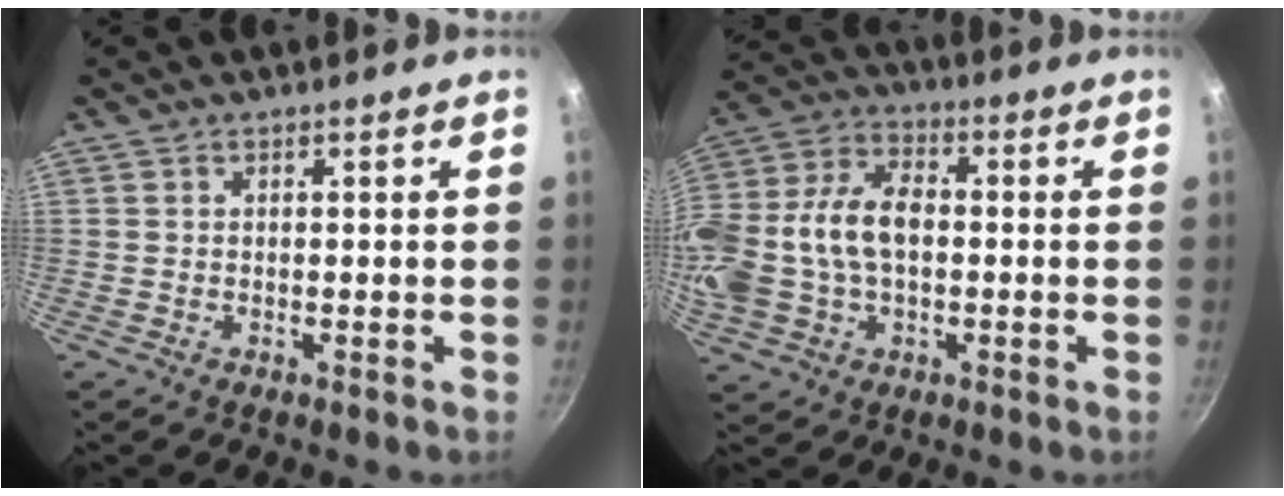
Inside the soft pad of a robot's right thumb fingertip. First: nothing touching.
{"total": 19.7, "force": [-0.8, 12.9, 14.8], "torque": [-0.335, 0.024, -0.012]}